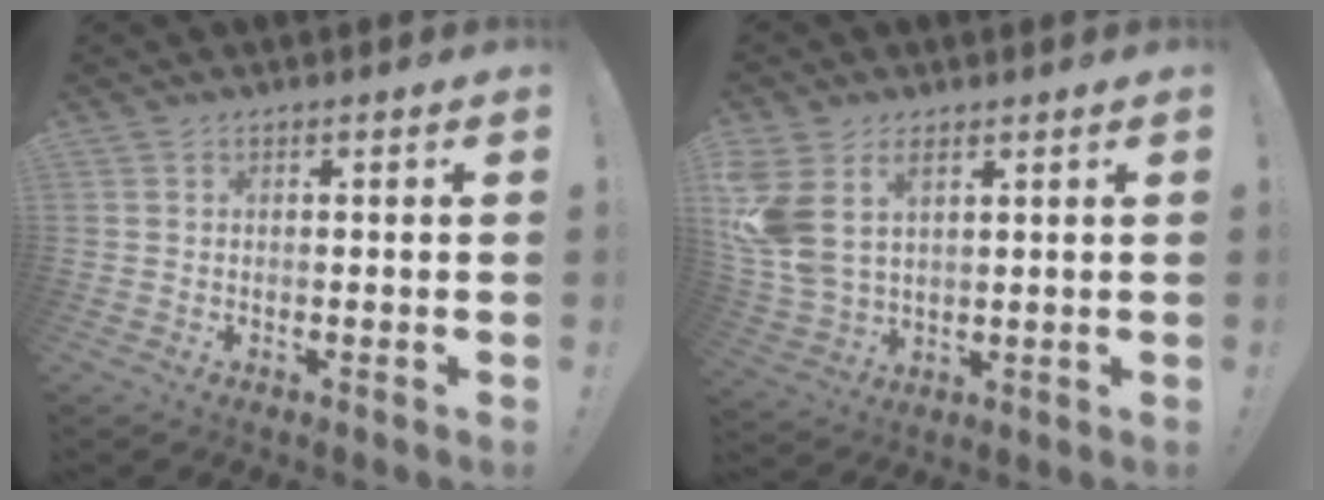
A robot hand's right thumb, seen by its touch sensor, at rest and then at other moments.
{"total": 10.0, "force": [4.7, 6.3, 6.2], "torque": [-0.120, -0.026, 0.092]}